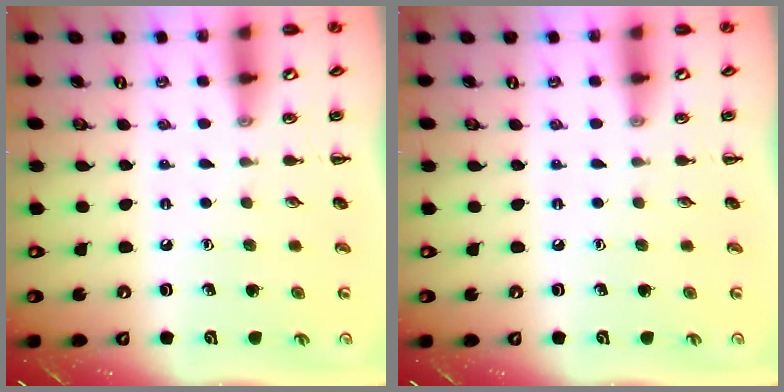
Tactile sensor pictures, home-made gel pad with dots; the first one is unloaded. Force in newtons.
{"total": 0.0}